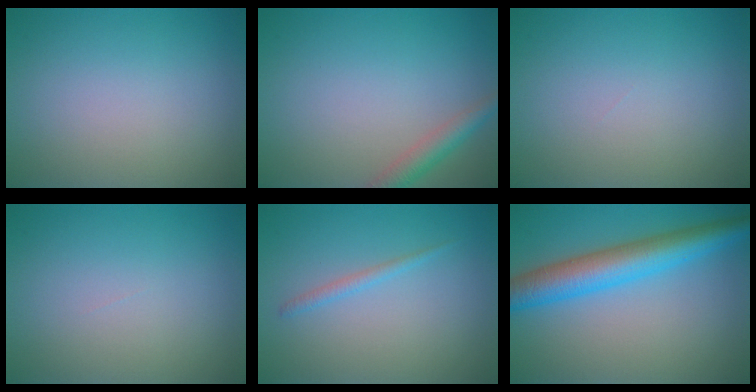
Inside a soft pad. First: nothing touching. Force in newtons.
{"total": 2.4, "press": 2.4, "slide": 0.1}
{"total": 0.0}
{"total": 0.0}
{"total": 1.0, "press": 1.0, "slide": 0.1}
{"total": 6.5, "press": 6.5, "slide": 0.1}